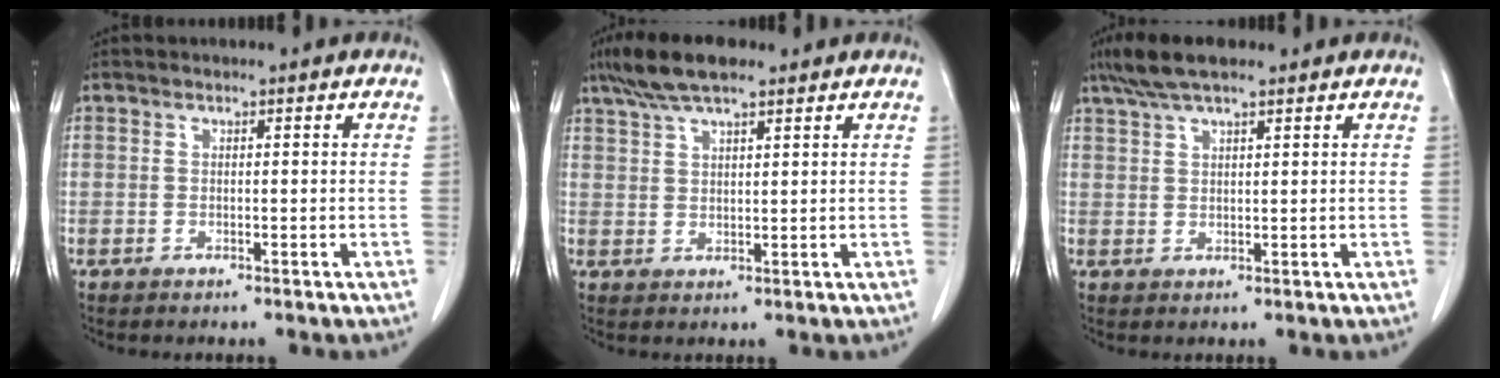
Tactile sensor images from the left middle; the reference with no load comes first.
{"total": 7.6, "force": [5.7, 1.7, 4.8], "torque": [-0.098, 0.020, 0.102]}
{"total": 6.4, "force": [4.8, 1.3, 4.0], "torque": [-0.083, 0.023, 0.088]}